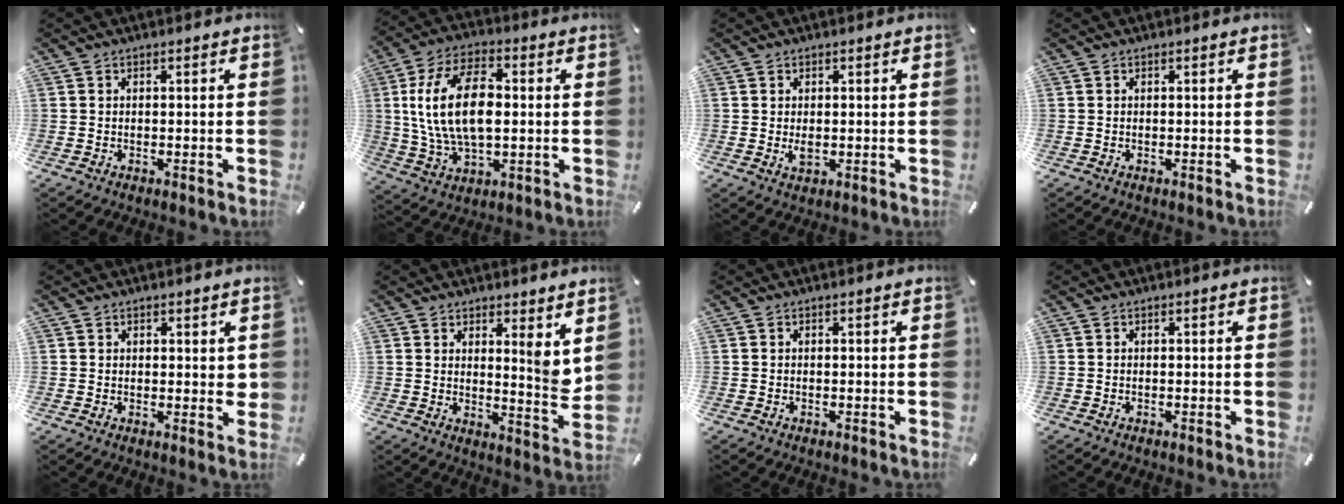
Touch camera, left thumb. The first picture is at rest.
{"total": 16.2, "force": [1.4, 9.3, 13.2], "torque": [-0.276, 0.005, 0.023]}
{"total": 2.2, "force": [0.1, 1.5, 1.5], "torque": [-0.022, 0.000, 0.000]}
{"total": 0.0}
{"total": 2.2, "force": [1.2, 1.5, 1.1], "torque": [-0.005, -0.002, 0.018]}
{"total": 6.0, "force": [4.1, 1.7, 4.0], "torque": [-0.038, -0.048, 0.067]}
{"total": 0.0}
{"total": 0.0}